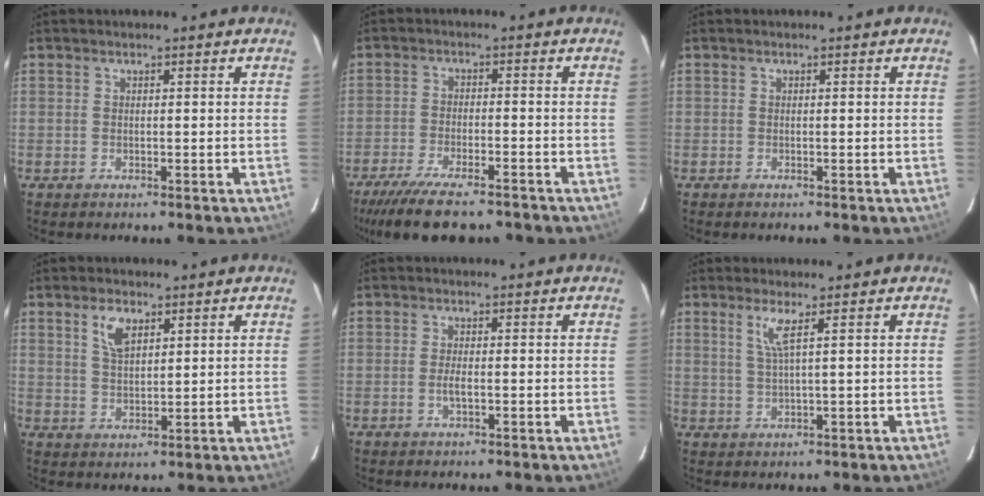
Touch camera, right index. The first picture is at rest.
{"total": 13.8, "force": [-11.2, 3.3, 7.2], "torque": [-0.159, -0.035, -0.182]}
{"total": 0.0}
{"total": 5.1, "force": [2.7, 2.5, 3.5], "torque": [-0.064, 0.006, 0.054]}
{"total": 1.8, "force": [-0.5, 0.4, 1.7], "torque": [-0.035, -0.002, -0.010]}
{"total": 3.3, "force": [1.5, -0.6, 2.8], "torque": [-0.055, -0.004, 0.033]}